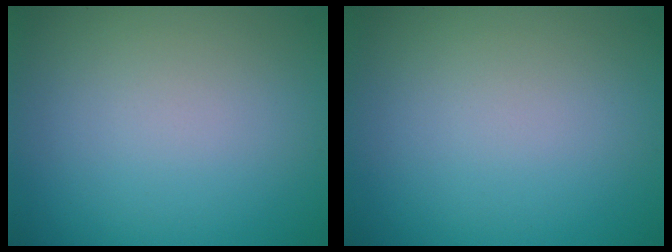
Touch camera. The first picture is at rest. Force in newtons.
{"total": 0.0}